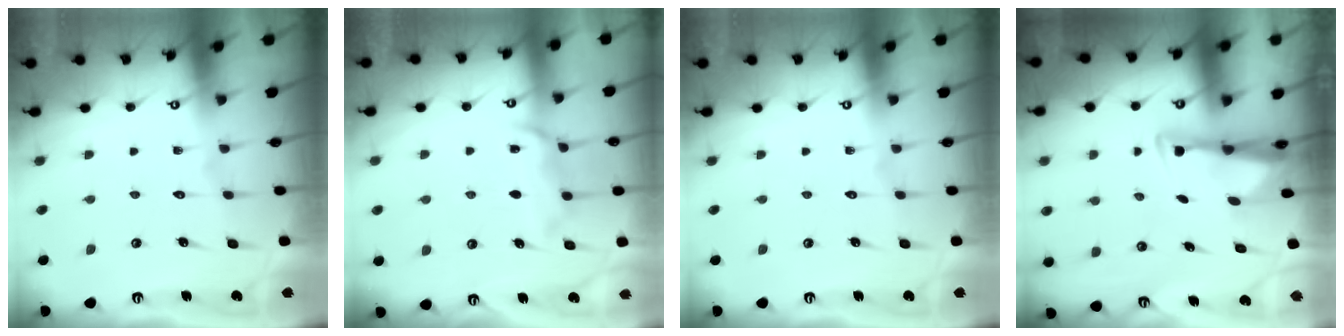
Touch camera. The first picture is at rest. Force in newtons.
{"total": 9.2, "press": 9.1, "slide": 0.9}
{"total": 0.0}
{"total": 2.9, "press": 2.8, "slide": 0.8}